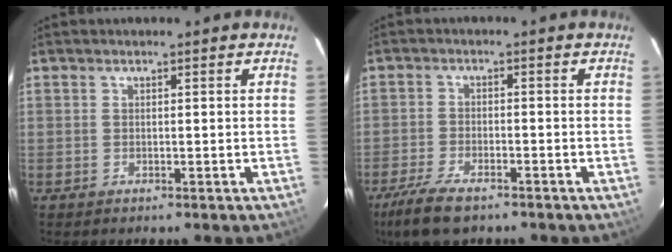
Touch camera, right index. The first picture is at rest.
{"total": 8.7, "force": [-6.5, 2.9, 5.0], "torque": [-0.131, -0.021, -0.122]}